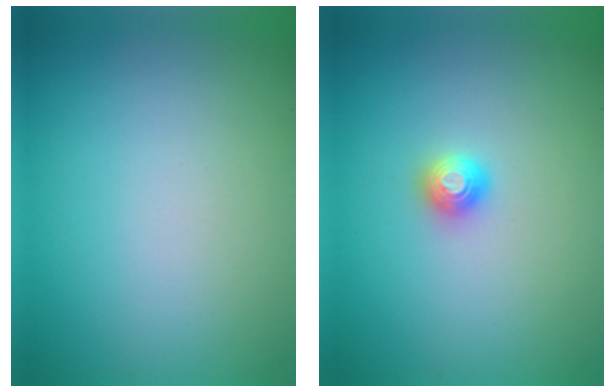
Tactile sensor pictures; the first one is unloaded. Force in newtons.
{"total": 1.2, "press": 1.2, "slide": 0.2}